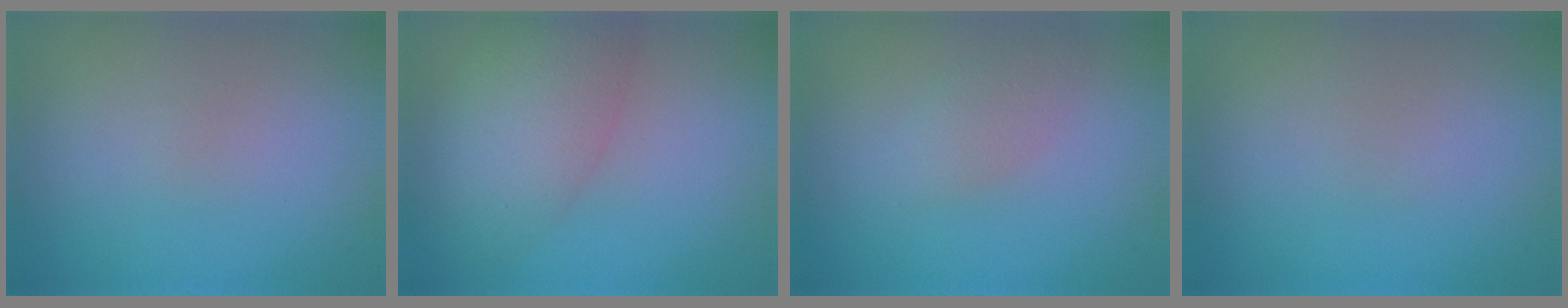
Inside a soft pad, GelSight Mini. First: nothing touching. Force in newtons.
{"total": 5.0, "press": 5.0, "slide": 0.3}
{"total": 1.6, "press": 1.6, "slide": 0.1}
{"total": 0.0}